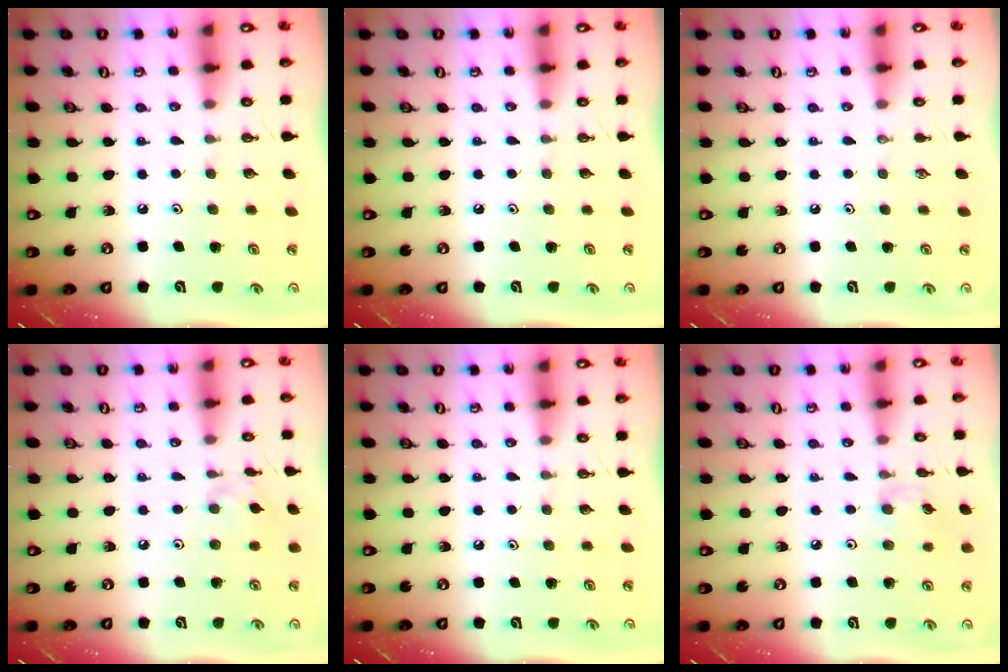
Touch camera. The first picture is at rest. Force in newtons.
{"total": 0.0}
{"total": 0.0}
{"total": 3.0, "press": 3.0, "slide": 0.1}
{"total": 0.0}
{"total": 2.9, "press": 2.8, "slide": 0.5}